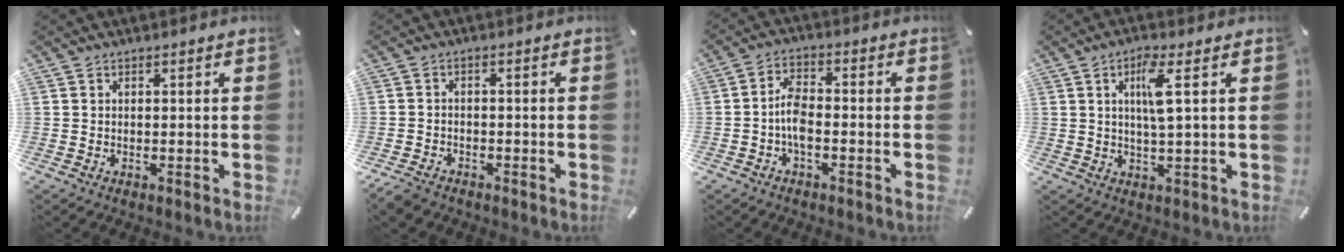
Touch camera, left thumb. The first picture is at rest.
{"total": 2.9, "force": [-2.4, 1.6, 0.8], "torque": [-0.026, 0.009, -0.051]}
{"total": 5.5, "force": [-1.9, 2.7, 4.3], "torque": [-0.086, 0.011, -0.036]}
{"total": 7.0, "force": [1.9, 0.9, 6.7], "torque": [-0.135, 0.001, 0.027]}